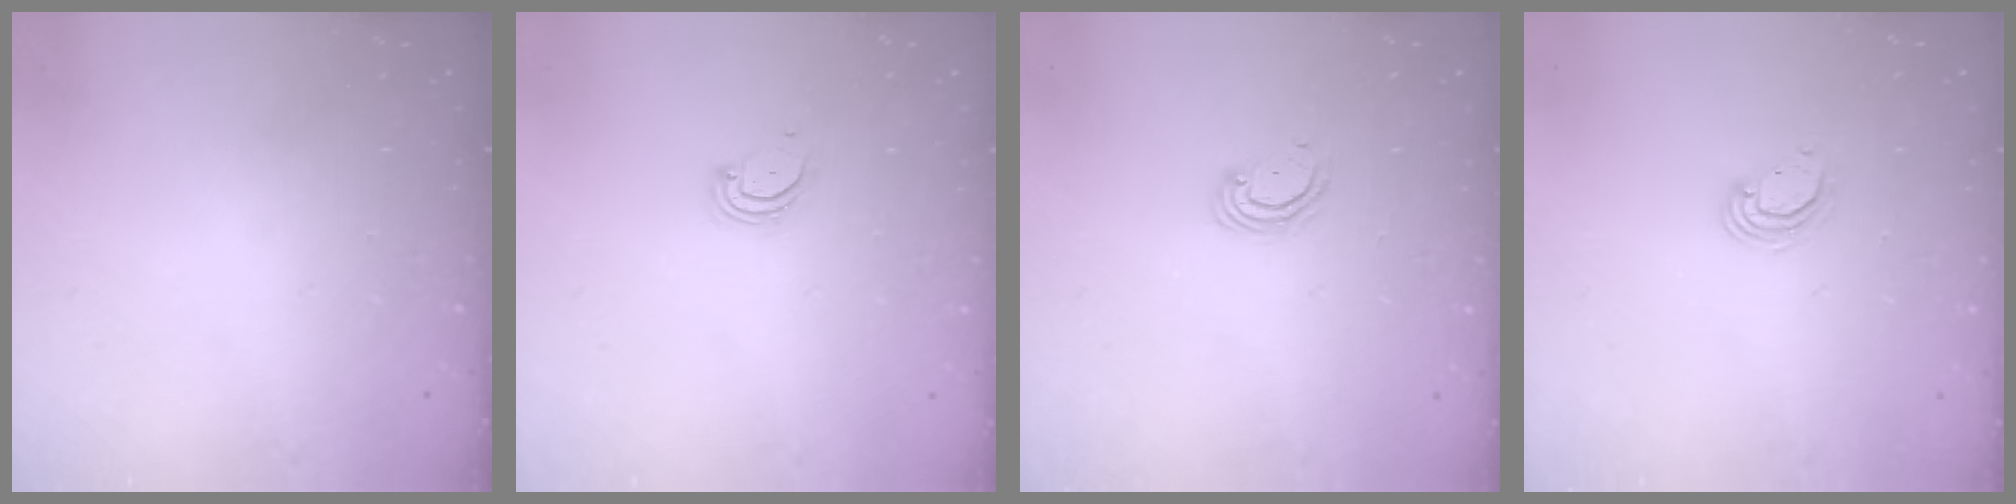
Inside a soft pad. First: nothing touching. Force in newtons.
{"total": 3.0, "press": 3.0, "slide": 0.4}
{"total": 3.8, "press": 3.8, "slide": 0.4}
{"total": 4.1, "press": 4.1, "slide": 0.2}